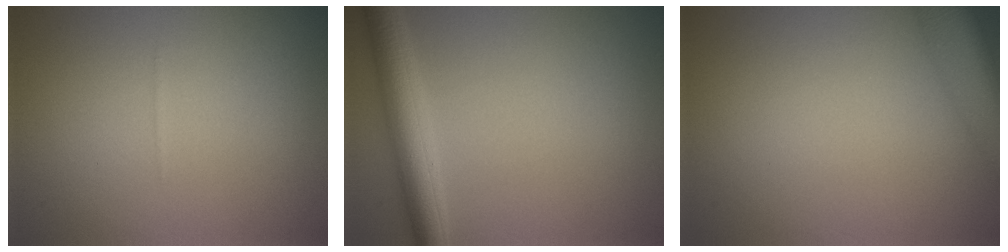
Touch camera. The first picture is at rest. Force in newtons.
{"total": 4.4, "press": 4.4, "slide": 0.2}
{"total": 6.4, "press": 6.4, "slide": 0.4}